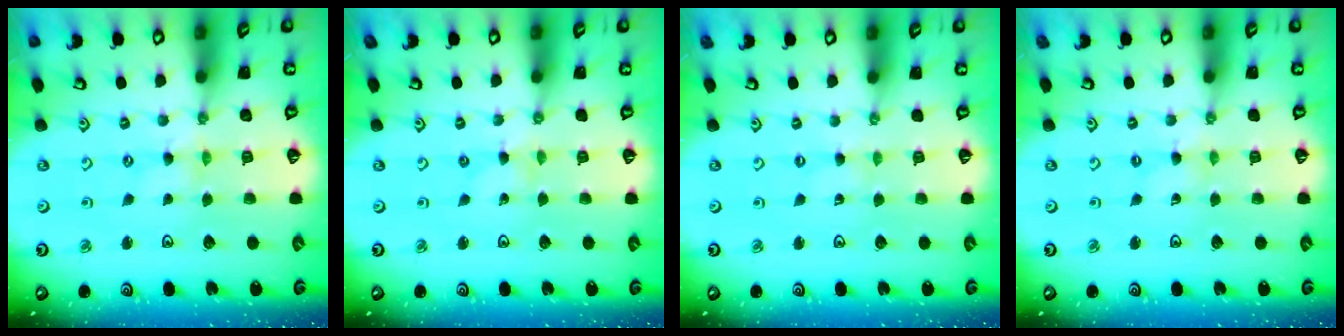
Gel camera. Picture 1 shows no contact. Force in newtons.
{"total": 0.0}
{"total": 0.0}
{"total": 0.0}